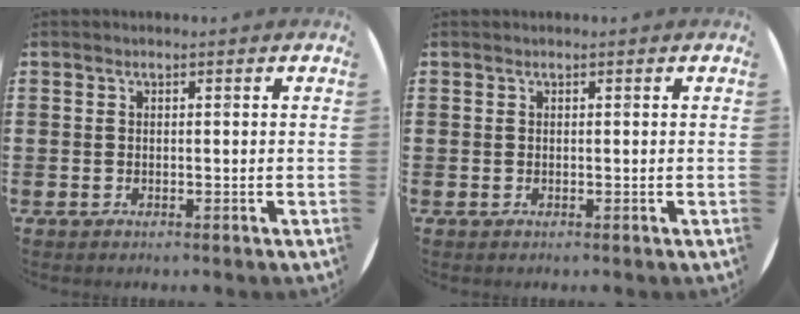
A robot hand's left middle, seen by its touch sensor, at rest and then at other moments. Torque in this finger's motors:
{"motor_torque": [-0.34, -0.06, 0.00, 0.01]}